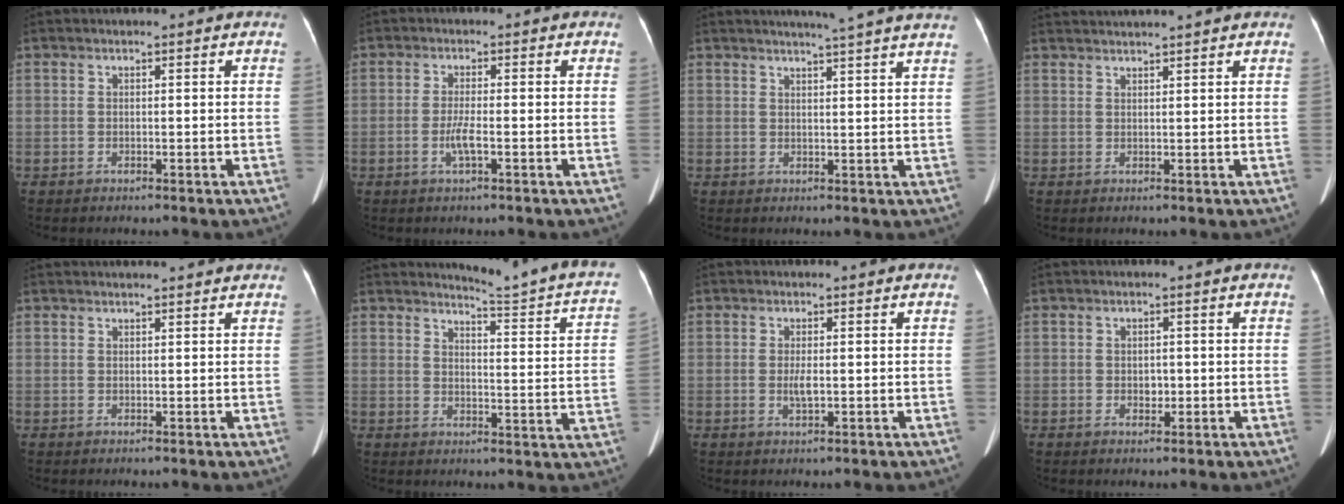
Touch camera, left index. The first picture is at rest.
{"total": 2.8, "force": [-1.0, 0.1, 2.6], "torque": [-0.057, -0.003, -0.020]}
{"total": 9.7, "force": [8.4, -1.1, 4.6], "torque": [-0.063, 0.002, 0.087]}
{"total": 5.1, "force": [4.8, -0.9, 1.6], "torque": [-0.023, 0.028, 0.069]}
{"total": 4.7, "force": [4.4, 0.2, 1.5], "torque": [-0.019, 0.024, 0.050]}
{"total": 14.0, "force": [13.1, -0.6, 4.9], "torque": [-0.060, -0.080, 0.139]}
{"total": 1.8, "force": [-0.2, 0.4, 1.7], "torque": [-0.037, -0.002, -0.003]}
{"total": 1.6, "force": [-0.3, 1.1, 1.0], "torque": [-0.017, 0.001, -0.001]}